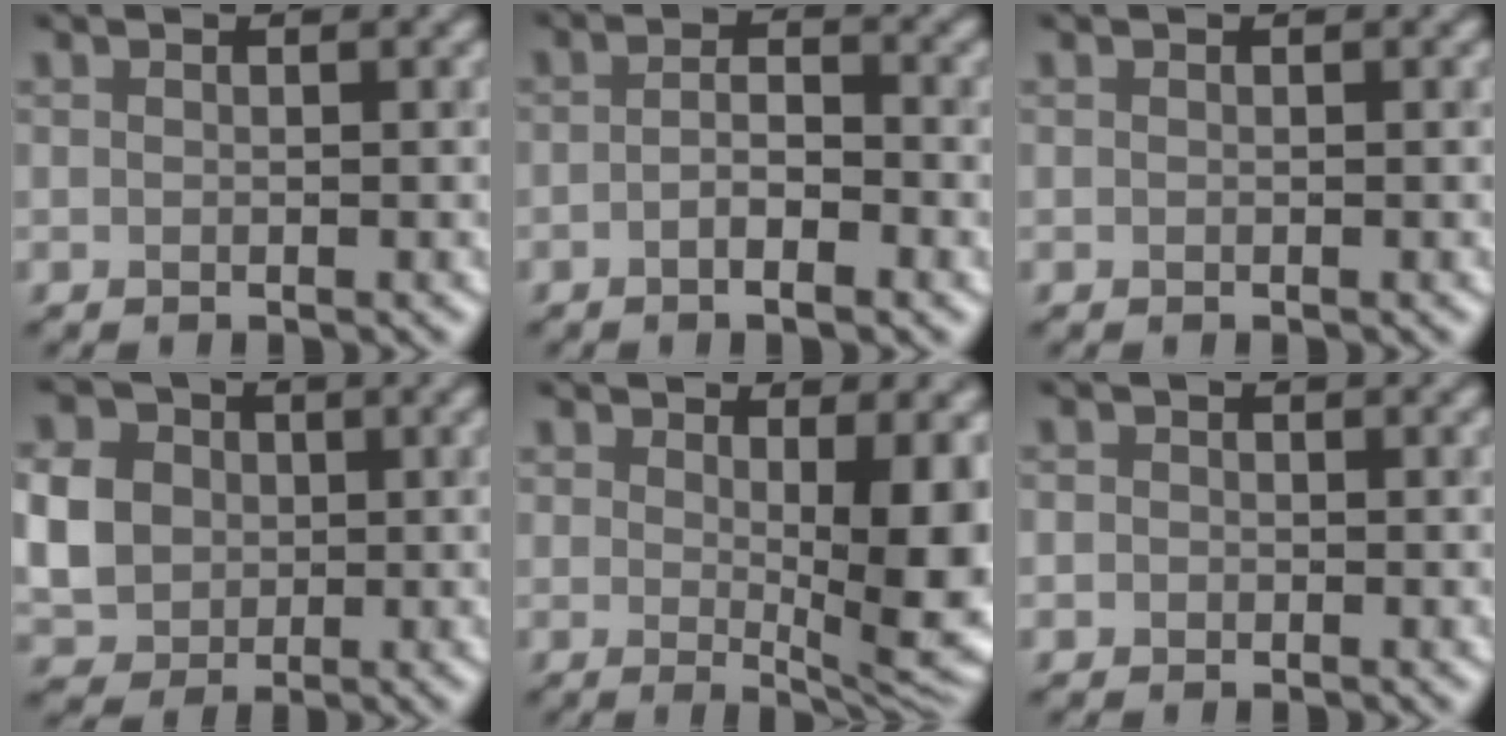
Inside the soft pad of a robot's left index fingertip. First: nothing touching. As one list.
[{"total": 2.8, "force": [-1.2, 0.8, 2.4], "torque": [-0.045, 0.002, -0.024]}, {"total": 0.0}, {"total": 6.3, "force": [0.2, 5.5, 3.1], "torque": [-0.084, 0.008, 0.000]}, {"total": 7.8, "force": [0.6, 2.7, 7.3], "torque": [-0.092, -0.013, 0.013]}, {"total": 1.0, "force": [0.0, 1.0, 0.3], "torque": [0.004, -0.002, -0.012]}]